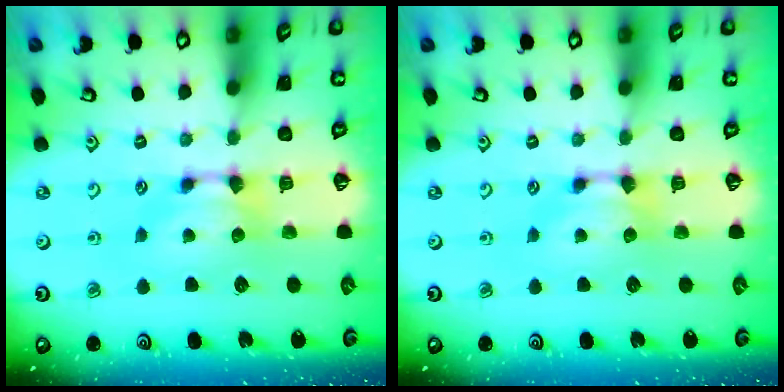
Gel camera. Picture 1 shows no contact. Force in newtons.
{"total": 0.0}